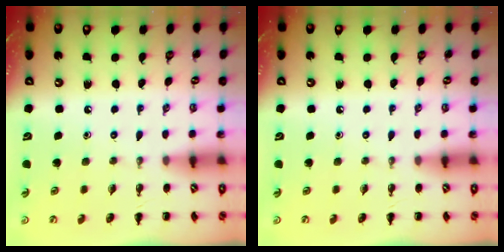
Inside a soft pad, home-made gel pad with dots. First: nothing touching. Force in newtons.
{"total": 0.0}